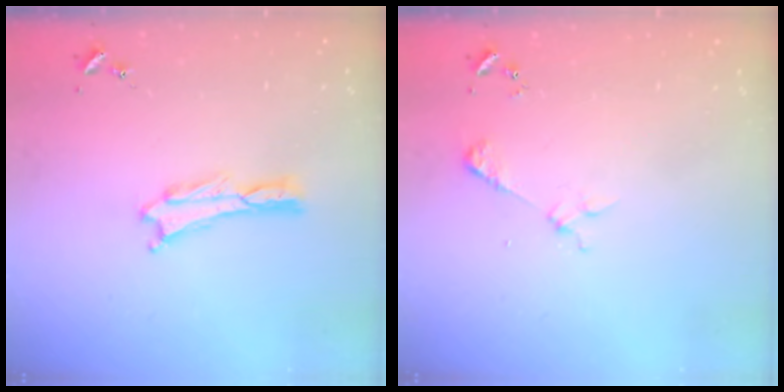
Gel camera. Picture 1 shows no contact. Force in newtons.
{"total": 2.2, "press": 2.2, "slide": 0.2}